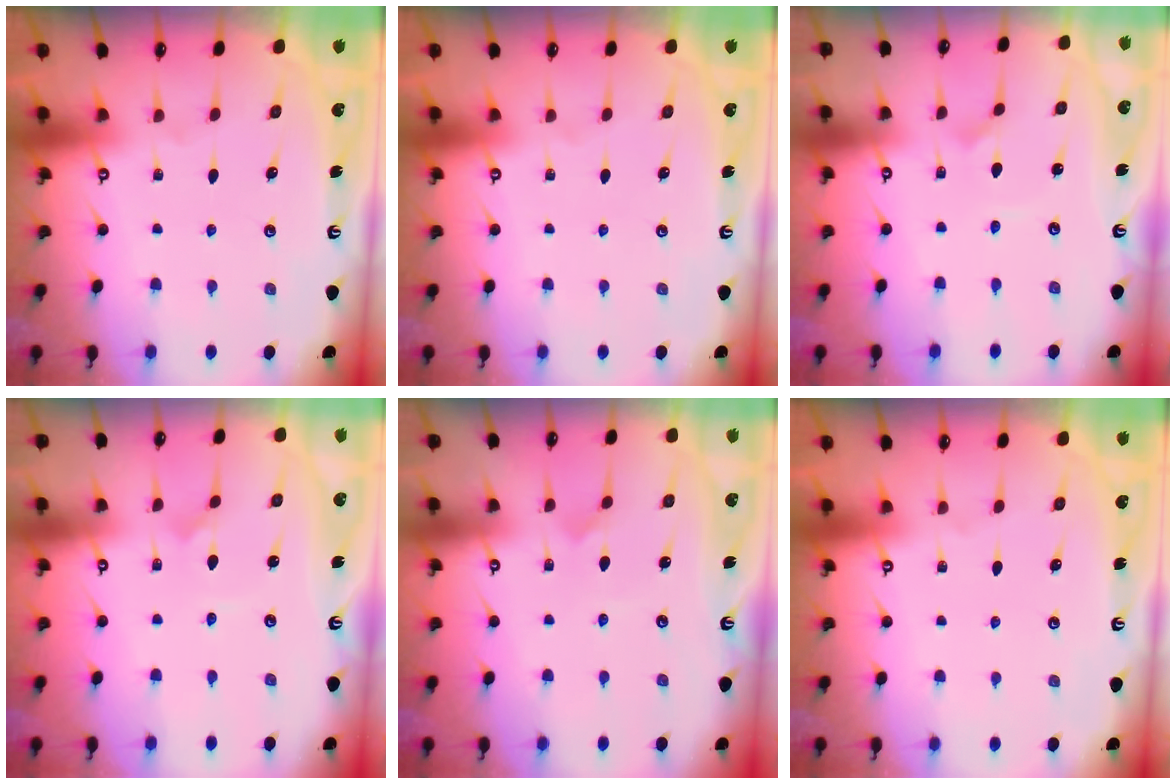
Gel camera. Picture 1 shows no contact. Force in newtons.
{"total": 0.0}
{"total": 1.6, "press": 1.6, "slide": 0.2}
{"total": 1.1, "press": 1.1, "slide": 0.0}
{"total": 2.7, "press": 2.7, "slide": 0.3}
{"total": 0.0}